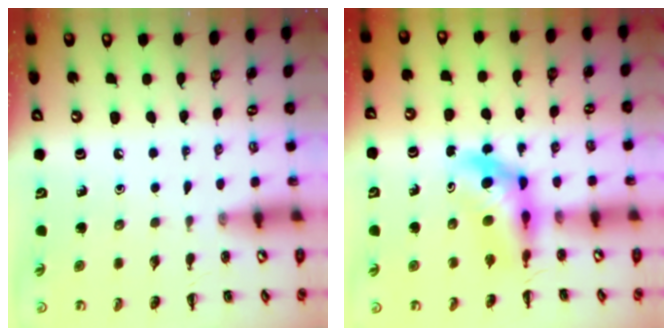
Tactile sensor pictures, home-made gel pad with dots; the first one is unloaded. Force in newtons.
{"total": 5.6, "press": 5.3, "slide": 1.6}